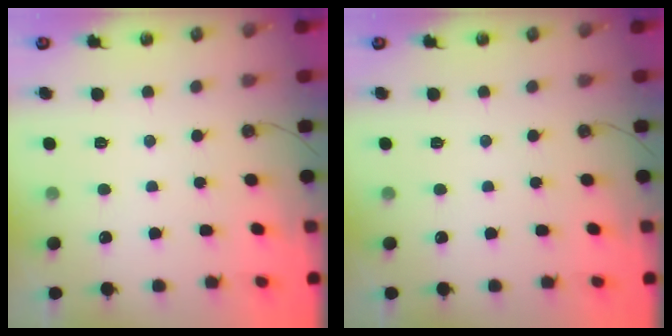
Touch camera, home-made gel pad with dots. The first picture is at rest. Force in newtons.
{"total": 0.0}